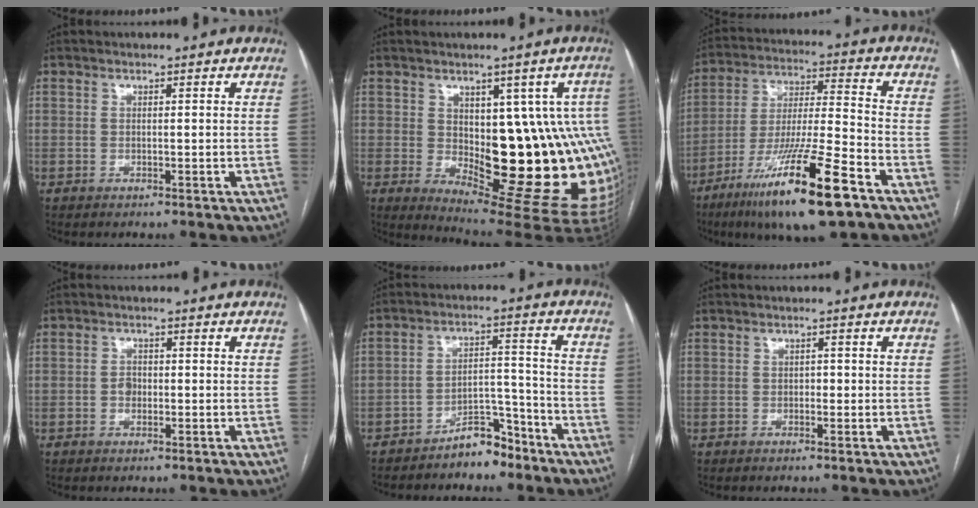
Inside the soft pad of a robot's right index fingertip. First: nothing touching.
{"total": 18.7, "force": [-1.0, 6.5, 17.4], "torque": [-0.150, 0.016, 0.012]}
{"total": 19.2, "force": [-11.3, 1.2, 15.4], "torque": [-0.279, -0.041, -0.199]}
{"total": 1.7, "force": [-0.3, 1.4, 1.0], "torque": [-0.015, 0.005, -0.005]}
{"total": 6.5, "force": [-5.4, 2.6, 2.4], "torque": [-0.032, 0.022, -0.089]}
{"total": 0.9, "force": [-0.2, 0.7, 0.6], "torque": [-0.006, 0.002, -0.005]}